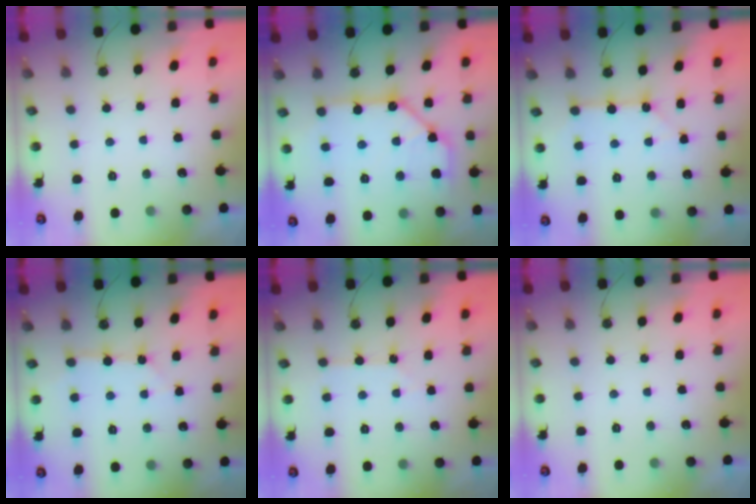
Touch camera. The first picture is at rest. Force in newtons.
{"total": 14.6, "press": 14.5, "slide": 1.1}
{"total": 3.7, "press": 3.7, "slide": 0.4}
{"total": 2.7, "press": 2.7, "slide": 0.4}
{"total": 2.6, "press": 2.6, "slide": 0.5}
{"total": 0.0}